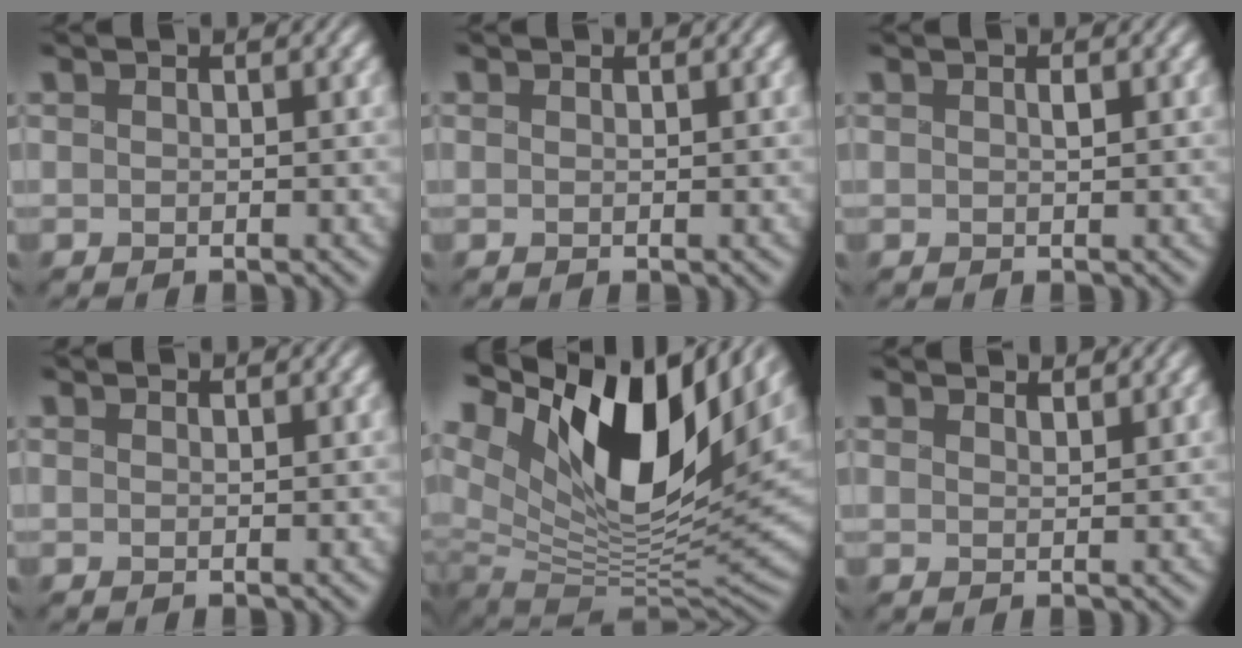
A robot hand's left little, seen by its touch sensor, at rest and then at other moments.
{"total": 0.0}
{"total": 0.5, "force": [0.0, 0.2, 0.5], "torque": [-0.012, -0.001, -0.001]}
{"total": 0.0}
{"total": 15.0, "force": [5.7, 7.7, 11.6], "torque": [-0.194, 0.015, 0.090]}
{"total": 1.9, "force": [1.8, 0.2, 0.4], "torque": [-0.011, 0.004, 0.025]}